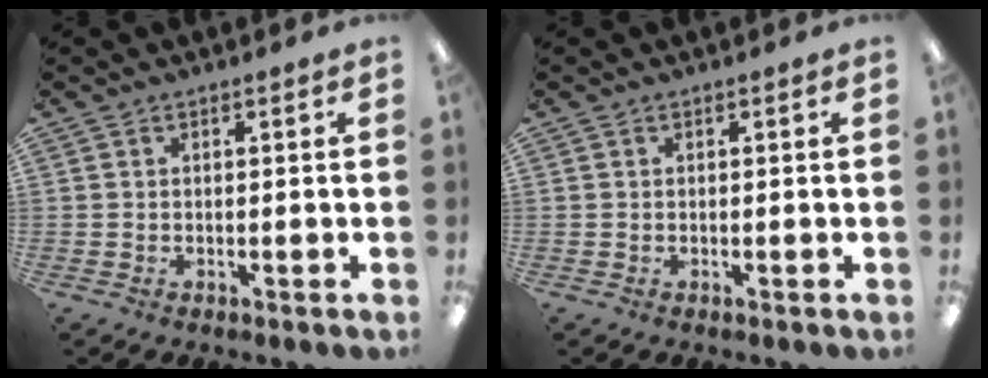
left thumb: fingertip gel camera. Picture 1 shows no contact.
{"total": 0.0}